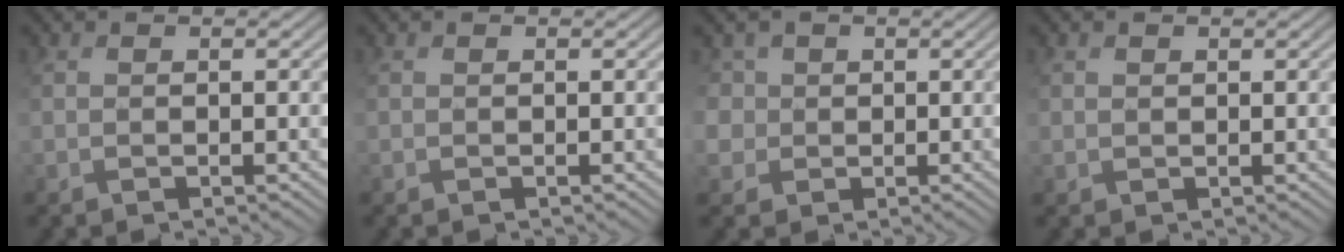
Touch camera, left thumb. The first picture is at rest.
{"total": 0.0}
{"total": 4.3, "force": [1.8, 3.9, 0.5], "torque": [-0.049, 0.016, 0.029]}
{"total": 1.0, "force": [0.7, 0.3, -0.6], "torque": [0.008, 0.004, 0.017]}